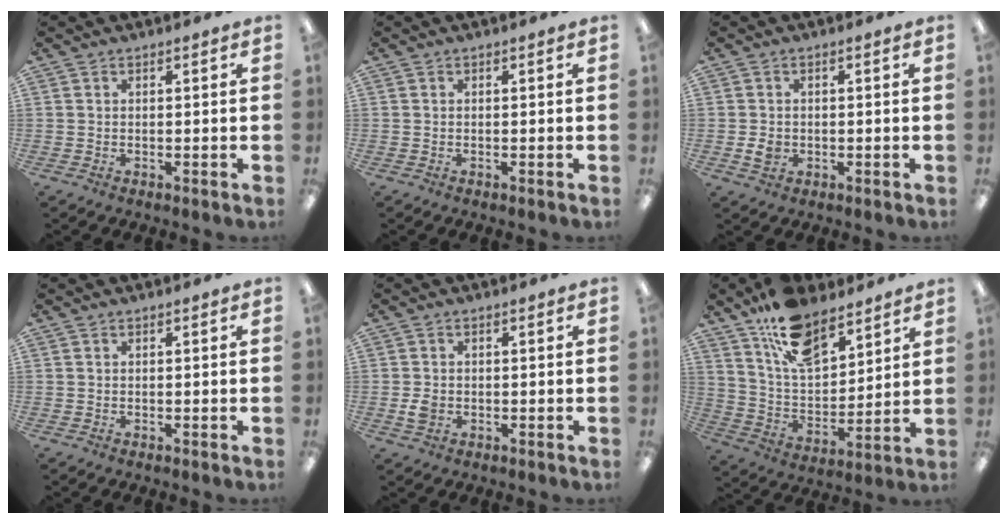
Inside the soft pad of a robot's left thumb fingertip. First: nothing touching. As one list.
[{"total": 0.0}, {"total": 2.6, "force": [-0.4, 2.2, 1.4], "torque": [-0.024, 0.003, -0.007]}, {"total": 0.0}, {"total": 2.6, "force": [-0.3, 2.1, 1.5], "torque": [-0.018, 0.001, -0.008]}, {"total": 15.8, "force": [11.2, 7.7, 8.1], "torque": [-0.148, -0.056, 0.206]}]